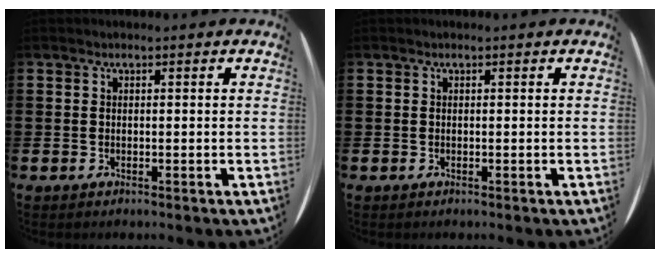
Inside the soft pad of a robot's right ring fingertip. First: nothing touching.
{"total": 0.0}